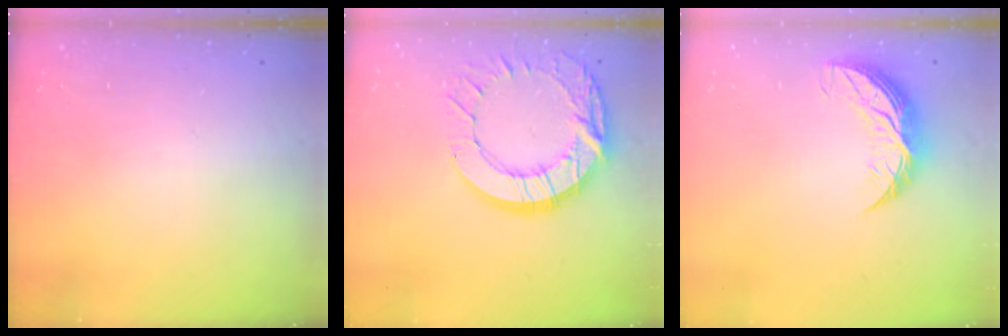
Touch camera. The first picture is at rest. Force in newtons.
{"total": 18.2, "press": 18.1, "slide": 1.6}
{"total": 8.9, "press": 8.9, "slide": 0.5}